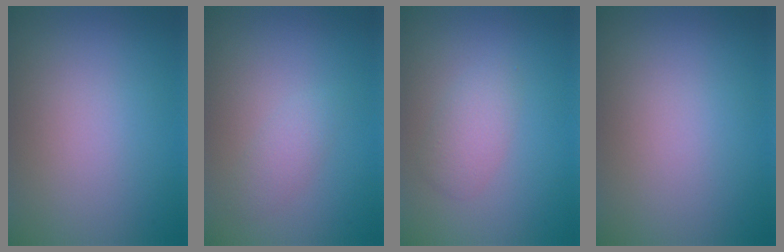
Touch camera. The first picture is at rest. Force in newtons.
{"total": 1.4, "press": 1.4, "slide": 0.1}
{"total": 2.0, "press": 2.0, "slide": 0.0}
{"total": 0.0}